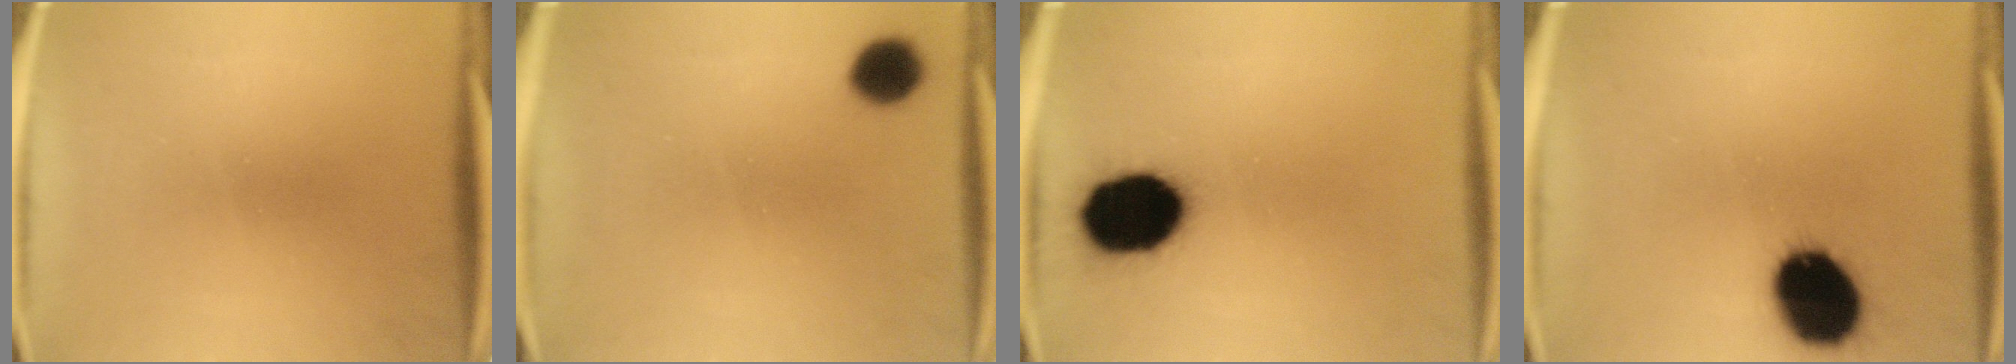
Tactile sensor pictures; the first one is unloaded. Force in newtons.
{"total": 7.3}
{"total": 18.6}
{"total": 18.2}